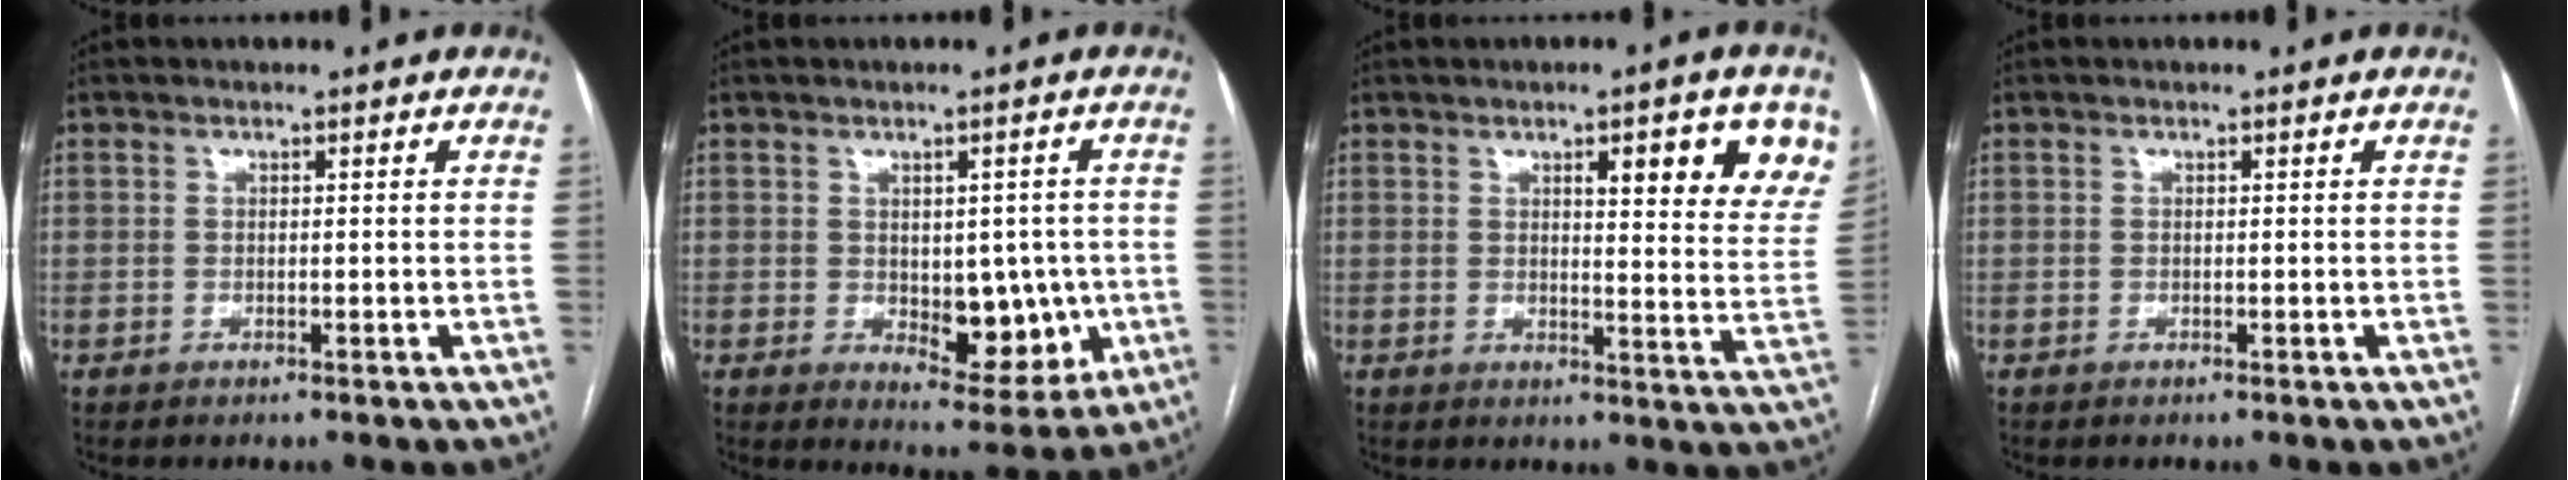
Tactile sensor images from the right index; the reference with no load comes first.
{"total": 9.0, "force": [-1.0, 4.9, 7.4], "torque": [-0.079, 0.004, 0.004]}
{"total": 11.9, "force": [5.9, 2.1, 10.1], "torque": [-0.114, -0.010, 0.066]}
{"total": 0.0}